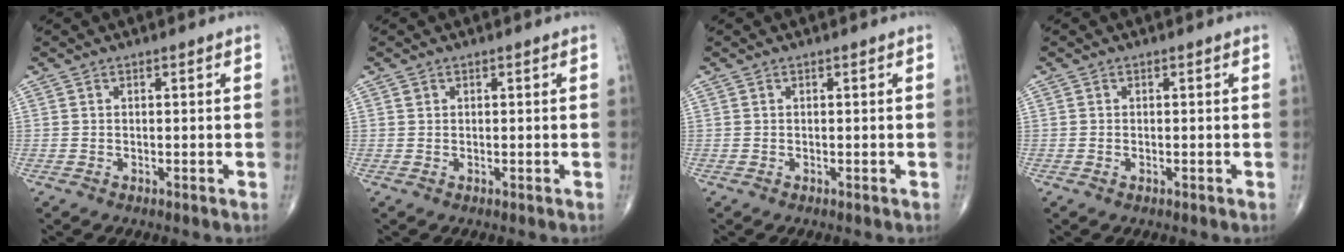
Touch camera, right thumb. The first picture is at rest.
{"total": 0.6, "force": [0.3, 0.5, 0.1], "torque": [0.001, 0.000, 0.004]}
{"total": 0.0}
{"total": 0.0}